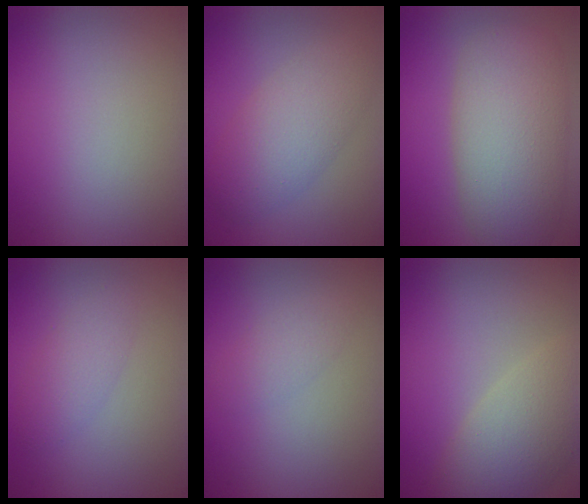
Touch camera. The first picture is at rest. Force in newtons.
{"total": 5.0, "press": 5.0, "slide": 0.1}
{"total": 8.3, "press": 8.3, "slide": 0.2}
{"total": 2.0, "press": 2.0, "slide": 0.0}
{"total": 1.6, "press": 1.6, "slide": 0.1}
{"total": 5.5, "press": 5.5, "slide": 0.5}